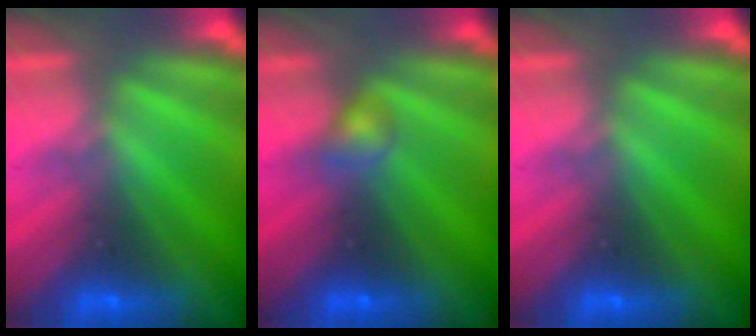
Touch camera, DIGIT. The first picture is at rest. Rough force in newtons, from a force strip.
{"total": 2.2}
{"total": 0.0}